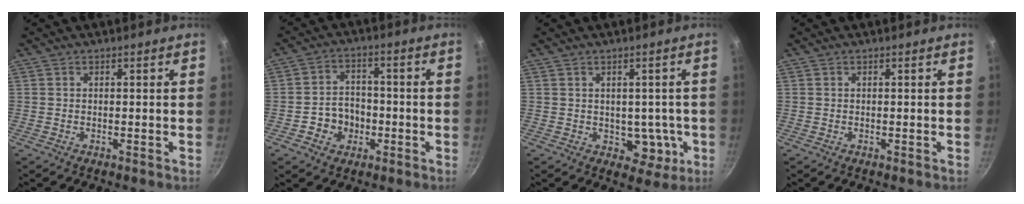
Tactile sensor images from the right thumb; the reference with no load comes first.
{"total": 7.1, "force": [-2.3, 5.8, 3.4], "torque": [-0.029, 0.023, -0.041]}
{"total": 5.7, "force": [-0.6, 4.3, 3.8], "torque": [-0.010, 0.007, 0.001]}
{"total": 0.0}